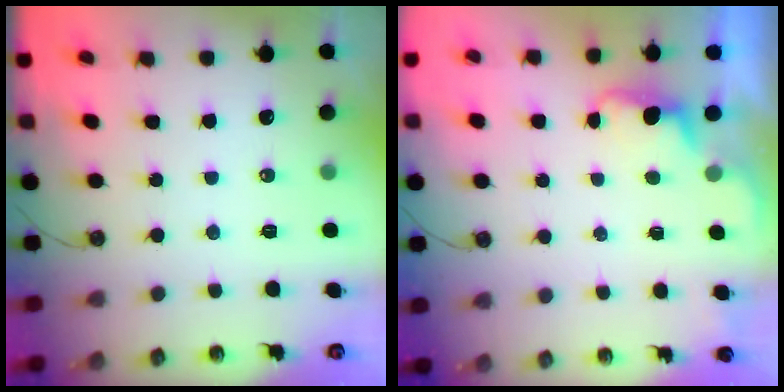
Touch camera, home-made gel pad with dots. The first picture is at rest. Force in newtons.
{"total": 1.6, "press": 1.3, "slide": 0.8}